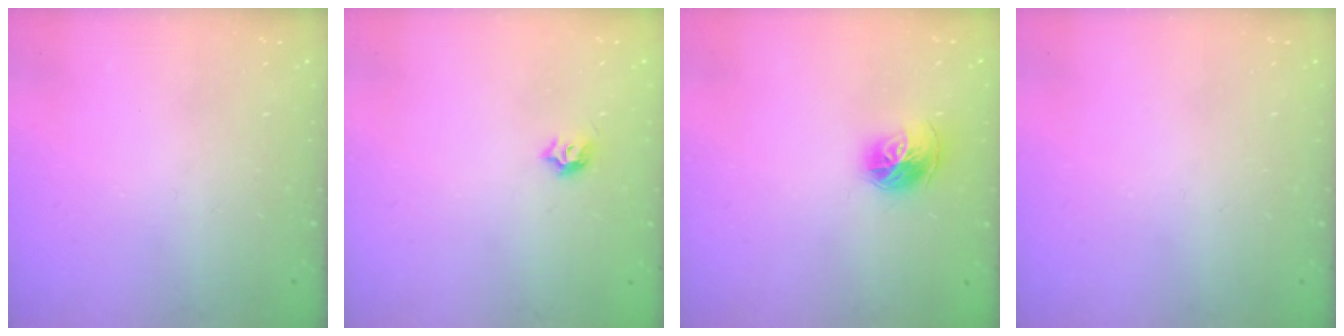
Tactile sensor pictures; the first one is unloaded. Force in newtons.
{"total": 4.1, "press": 4.0, "slide": 0.7}
{"total": 10.6, "press": 10.5, "slide": 1.2}
{"total": 0.0}